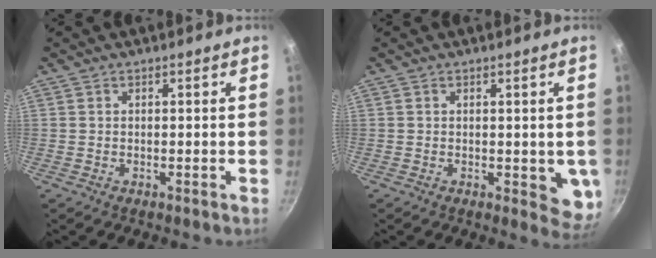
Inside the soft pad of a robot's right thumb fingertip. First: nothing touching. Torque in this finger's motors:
{"motor_torque": [0.82, 0.93, 0.54, -0.07, 0.17]}